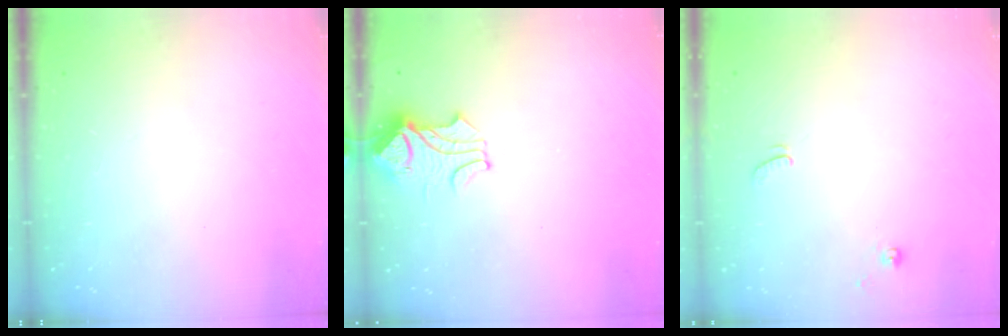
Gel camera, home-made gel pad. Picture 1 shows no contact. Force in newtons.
{"total": 1.5, "press": 1.5, "slide": 0.5}
{"total": 1.4, "press": 1.4, "slide": 0.3}